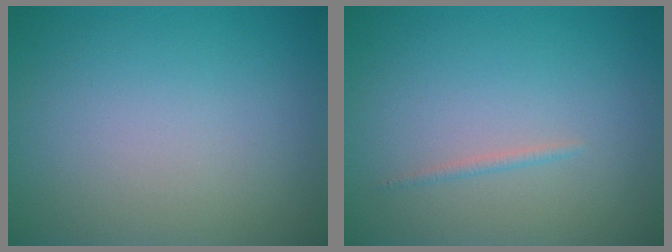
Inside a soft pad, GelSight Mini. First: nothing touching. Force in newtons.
{"total": 0.6, "press": 0.6, "slide": 0.1}